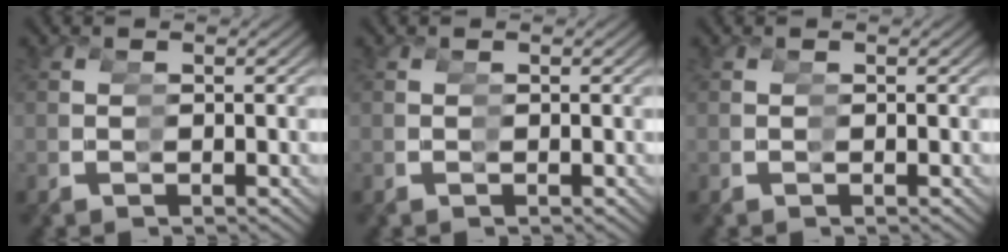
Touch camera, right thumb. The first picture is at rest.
{"total": 0.0}
{"total": 0.0}